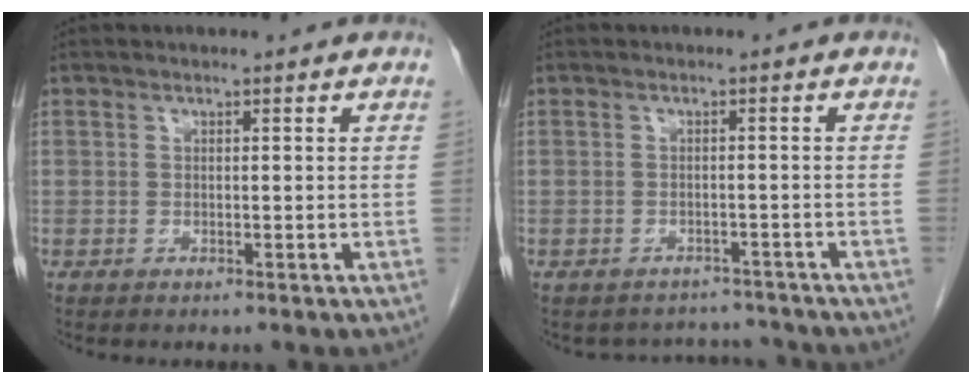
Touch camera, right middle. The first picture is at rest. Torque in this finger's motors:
{"motor_torque": [-0.52, -0.15, -0.09, -0.03]}